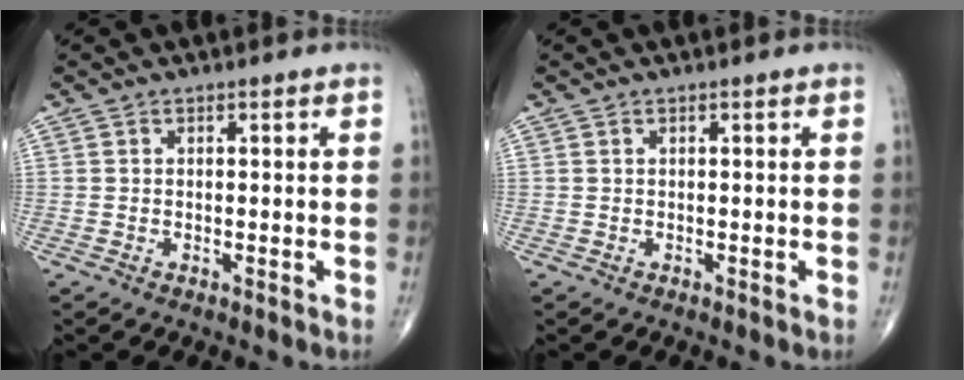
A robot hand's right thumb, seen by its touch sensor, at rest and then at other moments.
{"total": 0.0}